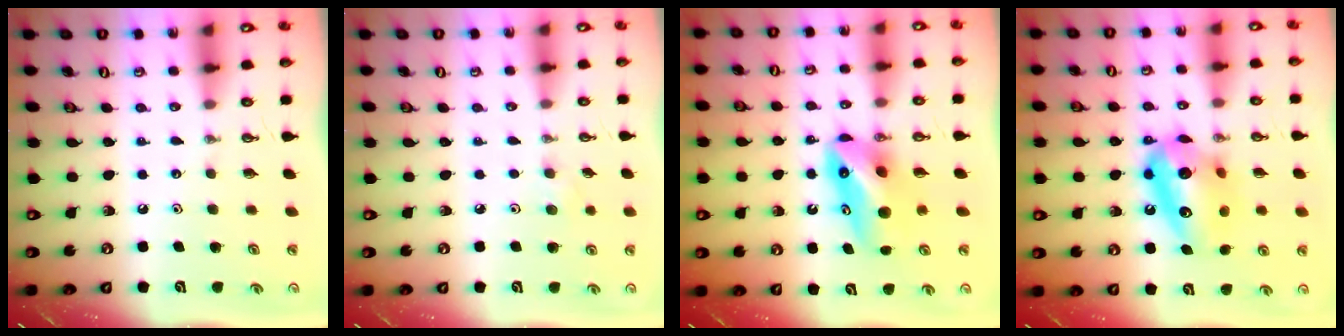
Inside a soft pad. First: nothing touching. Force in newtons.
{"total": 4.4, "press": 4.0, "slide": 1.9}
{"total": 9.7, "press": 9.6, "slide": 1.4}
{"total": 14.7, "press": 14.6, "slide": 1.6}